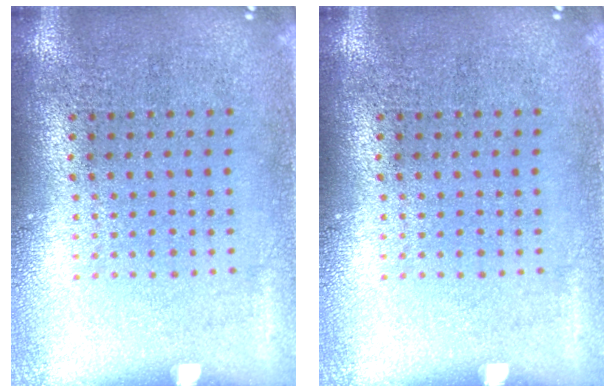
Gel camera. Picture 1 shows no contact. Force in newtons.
{"total": 0.0}